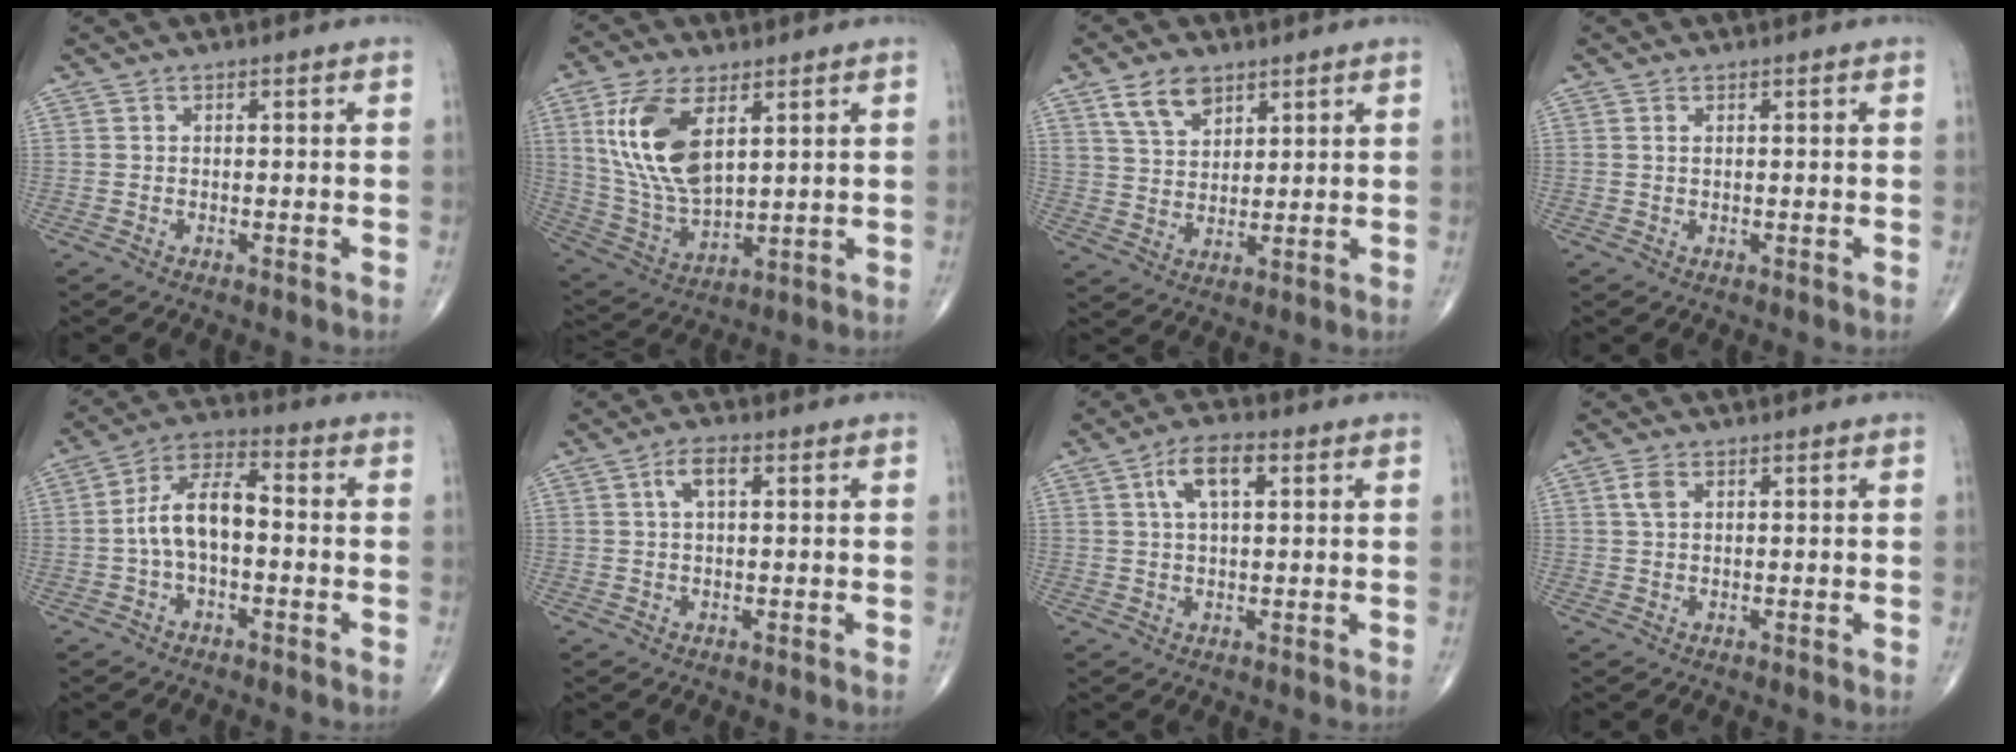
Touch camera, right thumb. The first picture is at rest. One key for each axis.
{"total": 15.6, "fx": 5.4, "fy": 7.7, "fz": 12.4, "tx": -0.247, "ty": -0.021, "tz": 0.116}
{"total": 7.4, "fx": 4.5, "fy": 4.4, "fz": 3.8, "tx": -0.055, "ty": -0.024, "tz": 0.089}
{"total": 0.6, "fx": 0.2, "fy": 0.2, "fz": 0.5, "tx": -0.013, "ty": 0.004, "tz": 0.006}
{"total": 9.6, "fx": -1.0, "fy": 4.8, "fz": 8.2, "tx": -0.152, "ty": 0.040, "tz": -0.027}
{"total": 3.9, "fx": 1.1, "fy": 1.7, "fz": 3.3, "tx": -0.064, "ty": 0.011, "tz": 0.020}
{"total": 6.8, "fx": 2.3, "fy": 3.0, "fz": 5.7, "tx": -0.105, "ty": 0.008, "tz": 0.039}
{"total": 2.3, "fx": 0.8, "fy": 1.3, "fz": 1.7, "tx": -0.039, "ty": 0.009, "tz": 0.018}